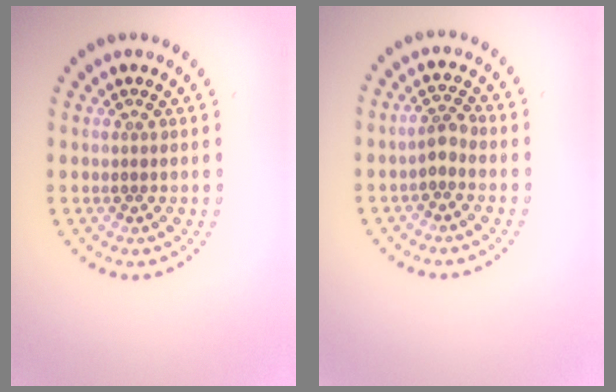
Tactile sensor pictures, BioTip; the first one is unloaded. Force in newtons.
{"total": 1.7, "press": 1.6, "slide": 0.7}